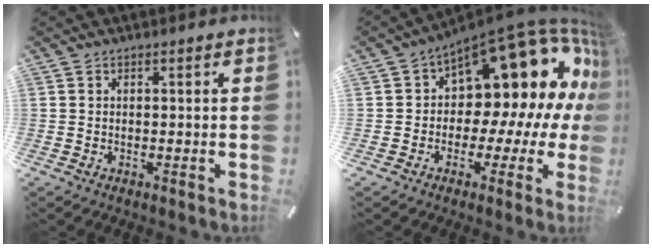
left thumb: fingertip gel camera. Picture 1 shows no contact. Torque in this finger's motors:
{"motor_torque": [1.16, 1.19, 1.16, 0.67, 0.23]}